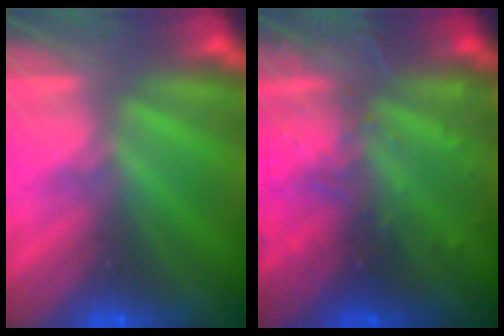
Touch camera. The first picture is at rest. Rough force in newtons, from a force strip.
{"total": 3.1}